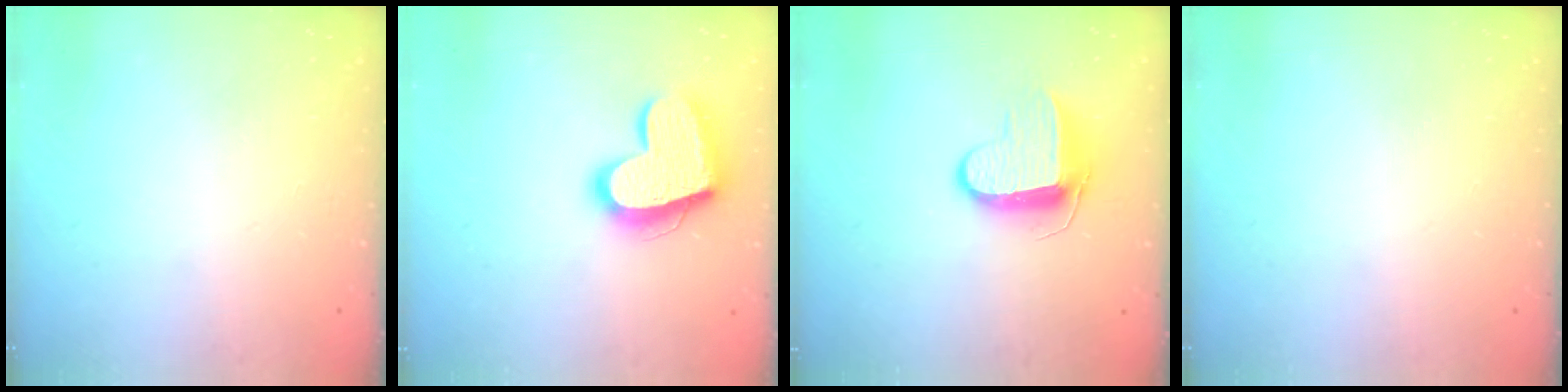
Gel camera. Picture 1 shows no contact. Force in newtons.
{"total": 19.3, "press": 19.2, "slide": 1.5}
{"total": 9.0, "press": 9.0, "slide": 0.5}
{"total": 0.0}